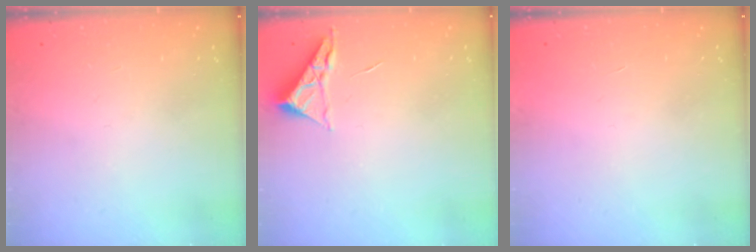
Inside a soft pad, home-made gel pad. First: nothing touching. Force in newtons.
{"total": 3.8, "press": 3.8, "slide": 0.5}
{"total": 1.7, "press": 1.7, "slide": 0.1}